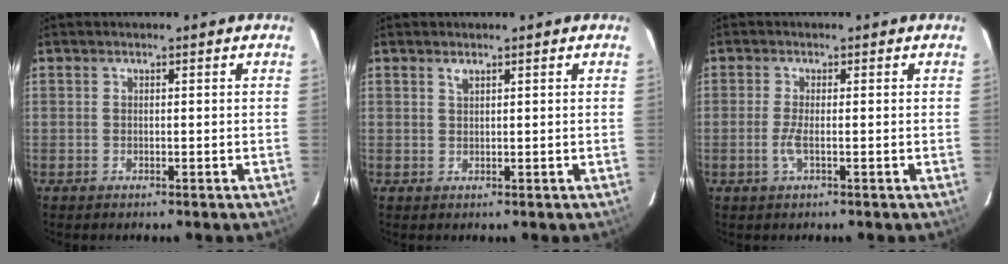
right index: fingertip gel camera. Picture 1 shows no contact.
{"total": 0.9, "force": [0.7, 0.2, 0.5], "torque": [-0.010, 0.001, 0.012]}
{"total": 2.2, "force": [-0.7, 0.0, 2.1], "torque": [-0.044, -0.004, -0.016]}